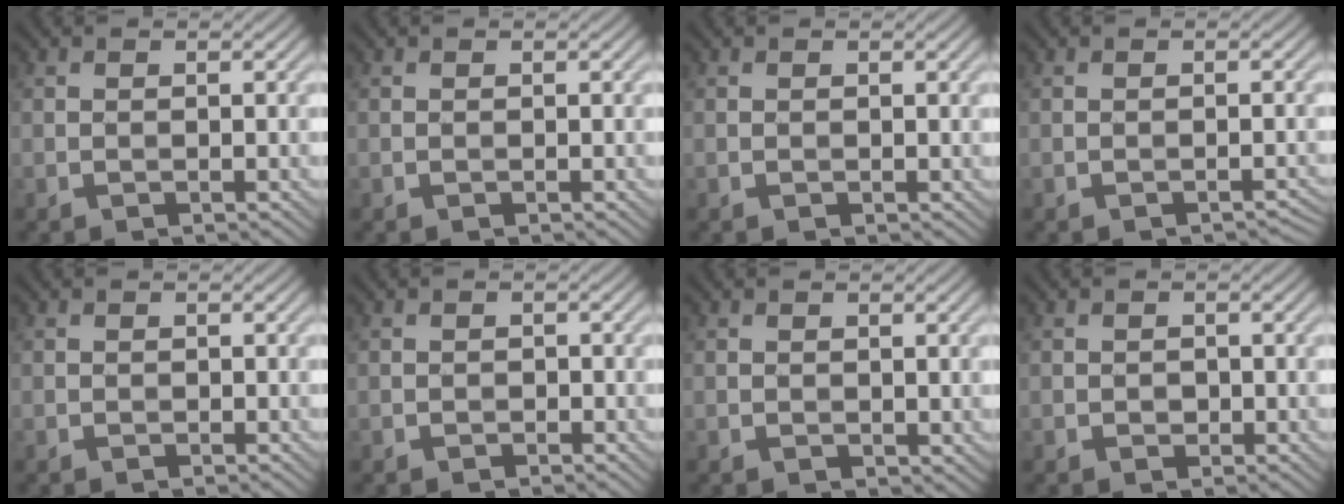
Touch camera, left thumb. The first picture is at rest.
{"total": 0.0}
{"total": 0.0}
{"total": 0.8, "force": [-0.7, 0.2, 0.4], "torque": [-0.004, 0.002, -0.010]}
{"total": 0.0}
{"total": 0.7, "force": [-0.3, 0.6, 0.1], "torque": [0.002, -0.005, -0.006]}
{"total": 0.6, "force": [0.4, 0.4, 0.2], "torque": [-0.004, -0.004, 0.010]}
{"total": 1.0, "force": [-0.1, 0.9, 0.4], "torque": [-0.006, -0.006, -0.003]}